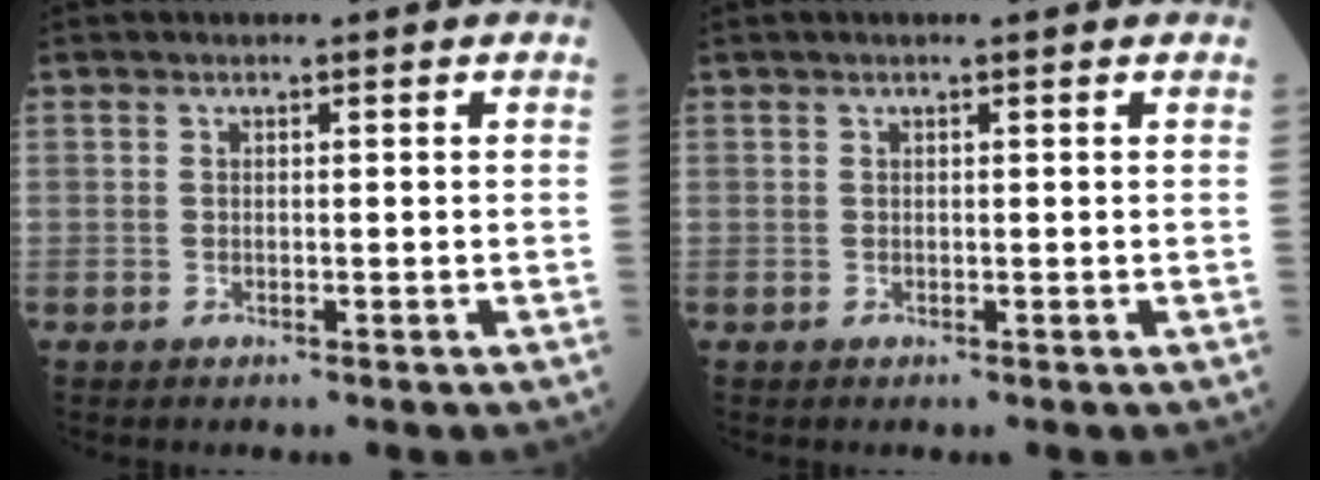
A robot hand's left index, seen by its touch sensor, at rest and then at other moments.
{"total": 0.9, "force": [0.7, -0.1, 0.6], "torque": [-0.011, 0.011, 0.012]}